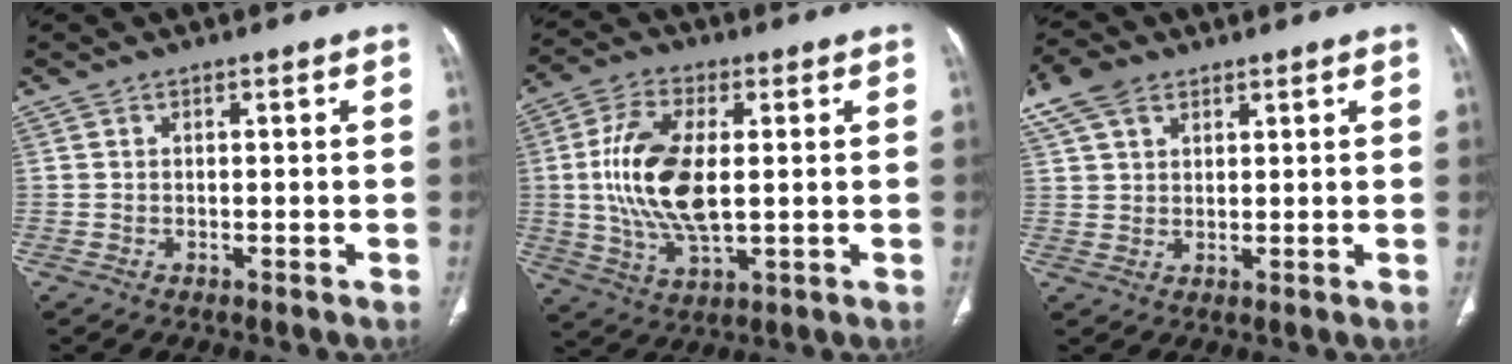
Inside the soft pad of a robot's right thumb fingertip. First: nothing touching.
{"total": 14.6, "force": [0.9, 7.0, 12.7], "torque": [-0.259, -0.005, 0.020]}
{"total": 7.9, "force": [4.7, 4.8, 4.1], "torque": [-0.080, 0.010, 0.096]}